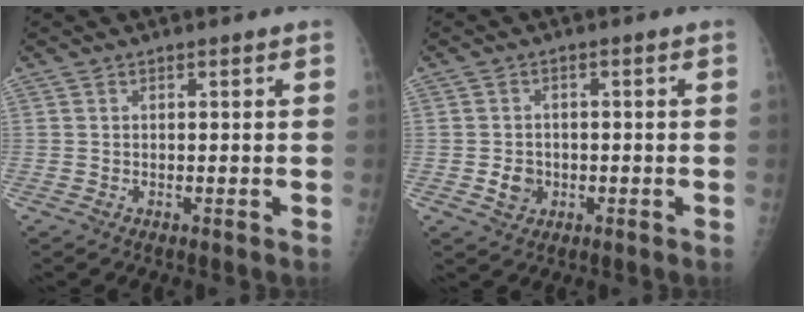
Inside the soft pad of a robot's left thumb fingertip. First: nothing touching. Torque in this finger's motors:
{"motor_torque": [-0.35, 0.28, 0.03, 0.00, 0.00]}